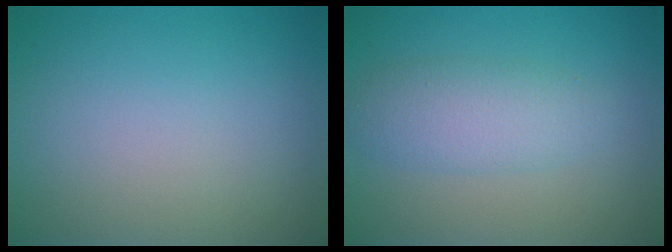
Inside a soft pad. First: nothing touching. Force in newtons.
{"total": 3.4, "press": 3.4, "slide": 0.0}